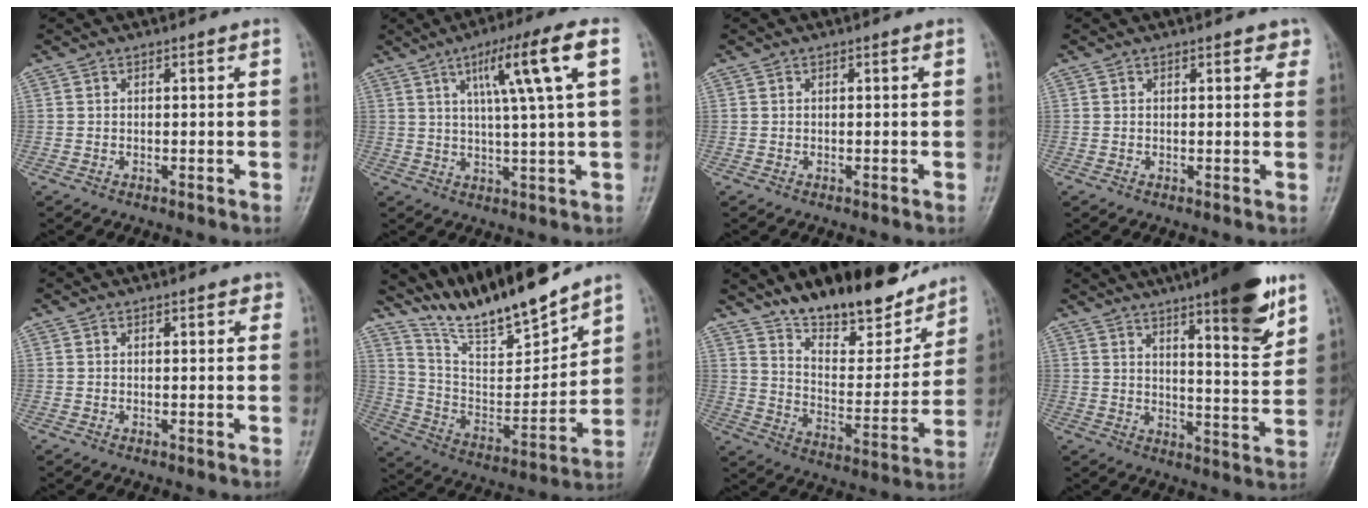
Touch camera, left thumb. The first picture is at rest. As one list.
[{"total": 11.6, "force": [4.1, 0.2, 10.8], "torque": [-0.182, 0.001, 0.065]}, {"total": 0.0}, {"total": 2.0, "force": [1.2, 1.1, 1.2], "torque": [0.003, -0.003, 0.010]}, {"total": 1.4, "force": [0.8, 0.8, 0.8], "torque": [0.000, -0.001, 0.005]}, {"total": 16.8, "force": [15.1, 2.4, 6.8], "torque": [-0.091, -0.090, 0.281]}, {"total": 19.8, "force": [15.5, 7.2, 10.0], "torque": [-0.104, -0.092, 0.247]}, {"total": 15.6, "force": [9.6, 3.0, 12.0], "torque": [-0.151, -0.054, 0.141]}]